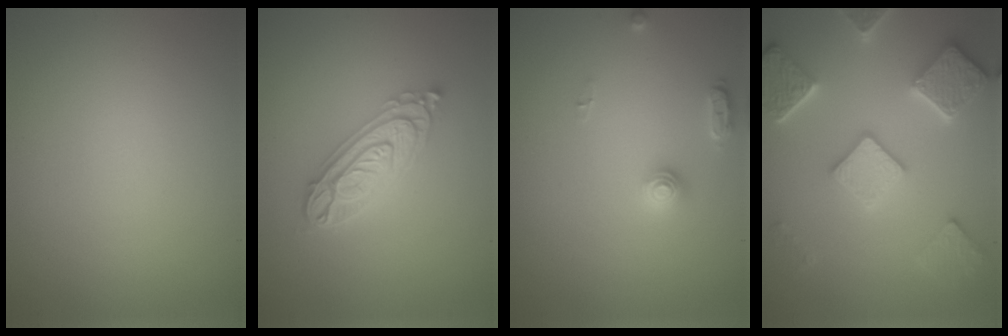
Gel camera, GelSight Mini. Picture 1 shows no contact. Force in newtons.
{"total": 4.1, "press": 4.1, "slide": 0.7}
{"total": 2.0, "press": 2.0, "slide": 0.3}
{"total": 5.8, "press": 5.6, "slide": 1.3}